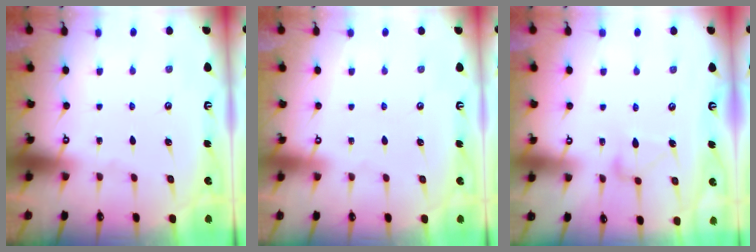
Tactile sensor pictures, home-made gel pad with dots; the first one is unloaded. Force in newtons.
{"total": 3.9, "press": 3.9, "slide": 0.1}
{"total": 10.6, "press": 10.6, "slide": 0.4}